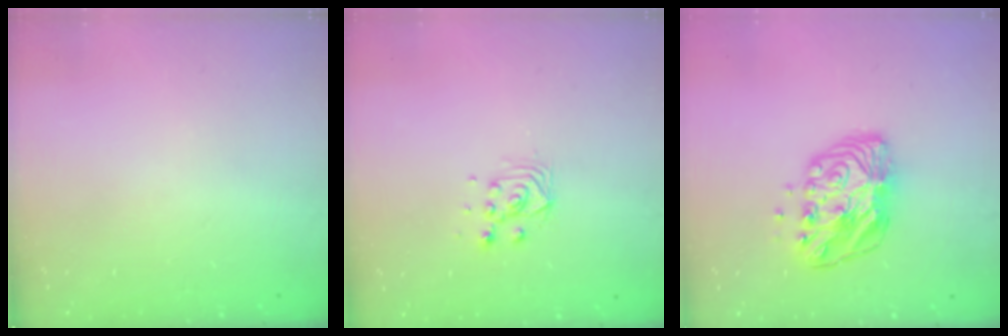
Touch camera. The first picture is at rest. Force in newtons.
{"total": 5.0, "press": 5.0, "slide": 0.3}
{"total": 12.7, "press": 12.7, "slide": 1.0}